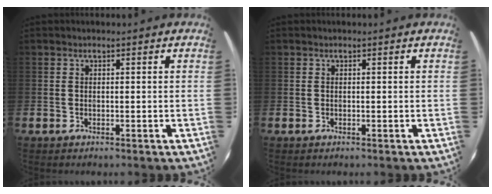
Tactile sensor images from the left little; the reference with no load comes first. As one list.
[{"total": 0.0}]